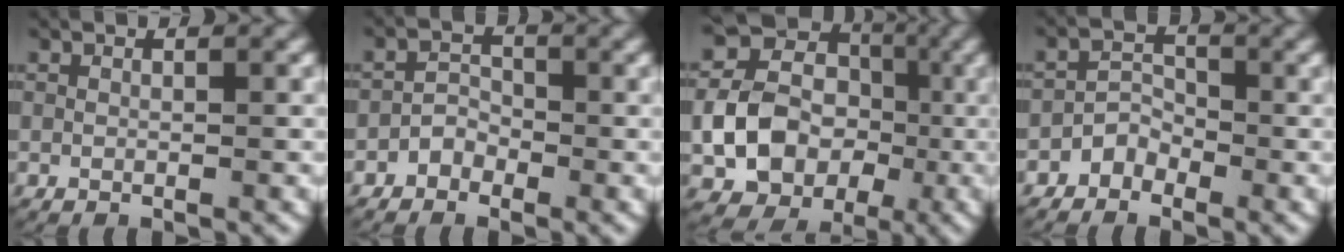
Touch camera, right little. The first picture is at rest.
{"total": 2.1, "force": [-1.1, 1.7, 0.5], "torque": [-0.011, -0.002, -0.025]}
{"total": 12.3, "force": [-2.0, 10.8, 5.5], "torque": [-0.133, -0.047, -0.023]}
{"total": 2.6, "force": [-1.6, 2.0, 0.6], "torque": [-0.016, -0.003, -0.033]}